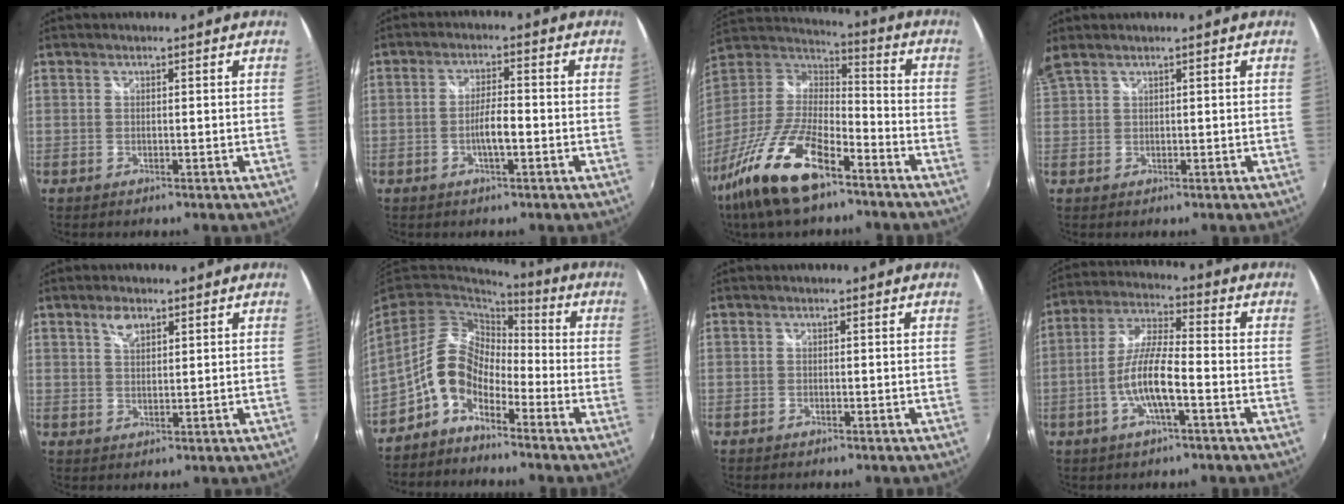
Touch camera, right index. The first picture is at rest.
{"total": 4.3, "force": [-1.5, 0.7, 3.9], "torque": [-0.075, 0.002, -0.027]}
{"total": 20.2, "force": [-12.5, 6.6, 14.3], "torque": [-0.302, -0.034, -0.240]}
{"total": 3.9, "force": [2.6, 1.3, 2.5], "torque": [-0.054, 0.013, 0.059]}
{"total": 3.4, "force": [2.0, 1.7, 2.1], "torque": [-0.036, 0.005, 0.036]}
{"total": 9.1, "force": [-4.8, 5.5, 5.5], "torque": [-0.107, 0.018, -0.103]}
{"total": 0.7, "force": [-0.7, 0.2, 0.1], "torque": [-0.006, -0.004, -0.015]}
{"total": 9.8, "force": [-3.5, 1.7, 8.9], "torque": [-0.186, 0.002, -0.067]}